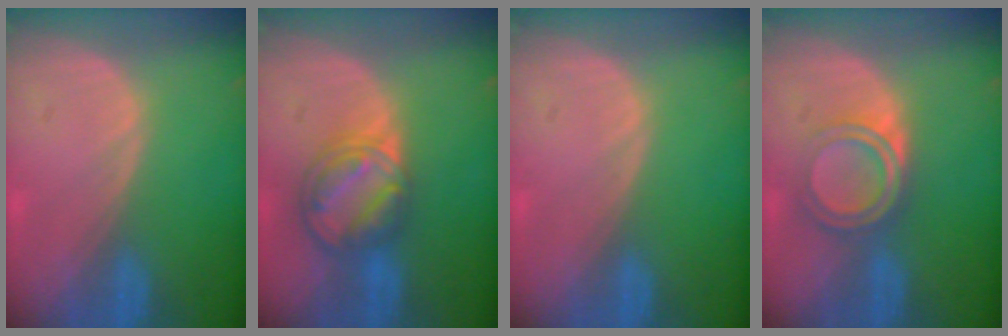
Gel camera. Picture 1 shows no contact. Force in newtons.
{"total": 8.2, "press": 7.0, "slide": 4.3}
{"total": 0.0}
{"total": 5.2, "press": 4.8, "slide": 1.9}